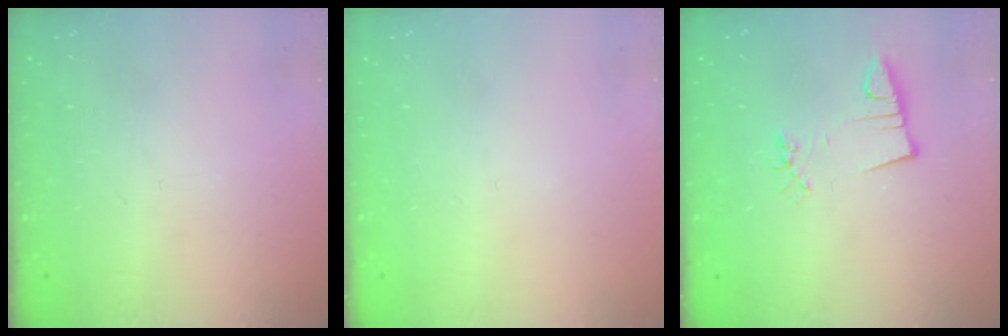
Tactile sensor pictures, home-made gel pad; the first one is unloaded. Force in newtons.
{"total": 0.0}
{"total": 3.6, "press": 2.1, "slide": 2.9}